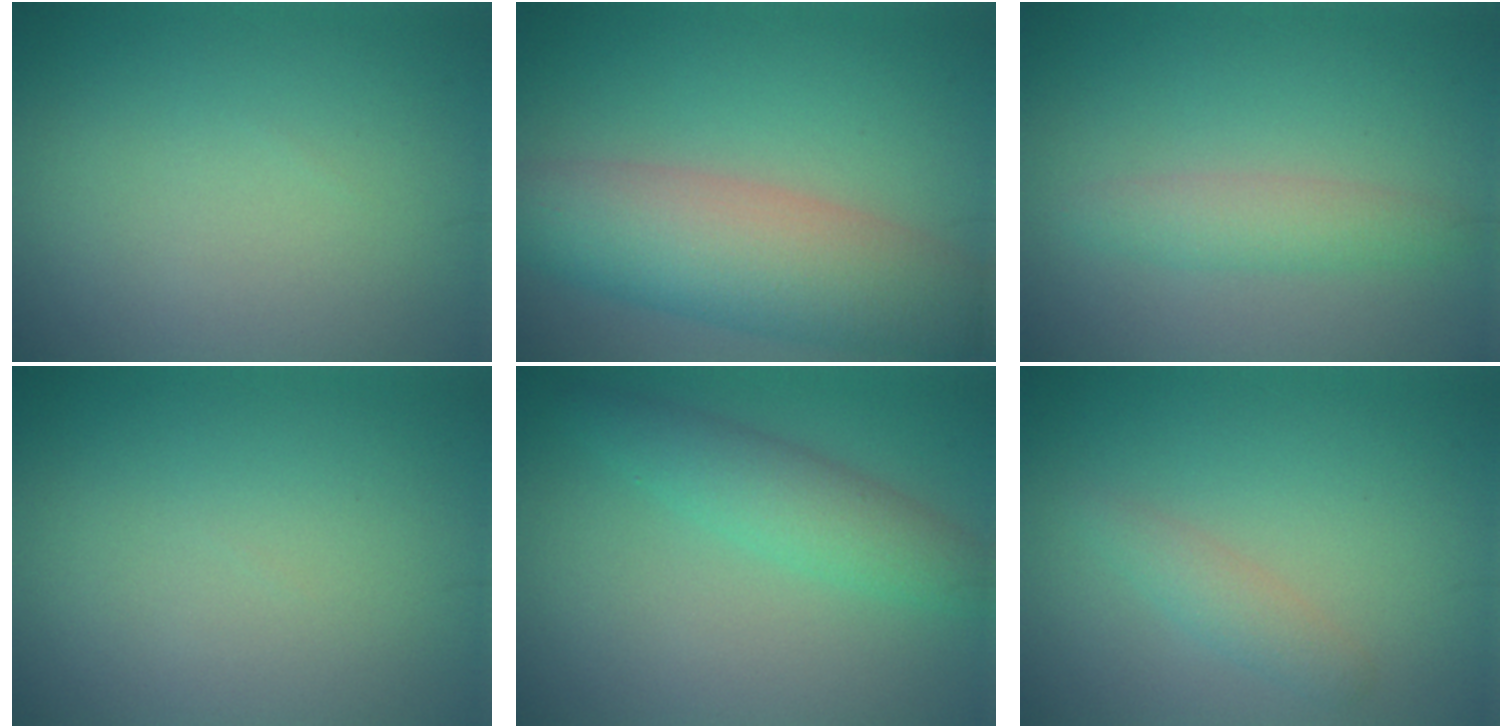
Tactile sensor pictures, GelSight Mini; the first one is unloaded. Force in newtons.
{"total": 8.0, "press": 8.0, "slide": 0.4}
{"total": 2.2, "press": 2.2, "slide": 0.0}
{"total": 0.0}
{"total": 3.5, "press": 3.5, "slide": 0.2}
{"total": 1.6, "press": 1.6, "slide": 0.1}